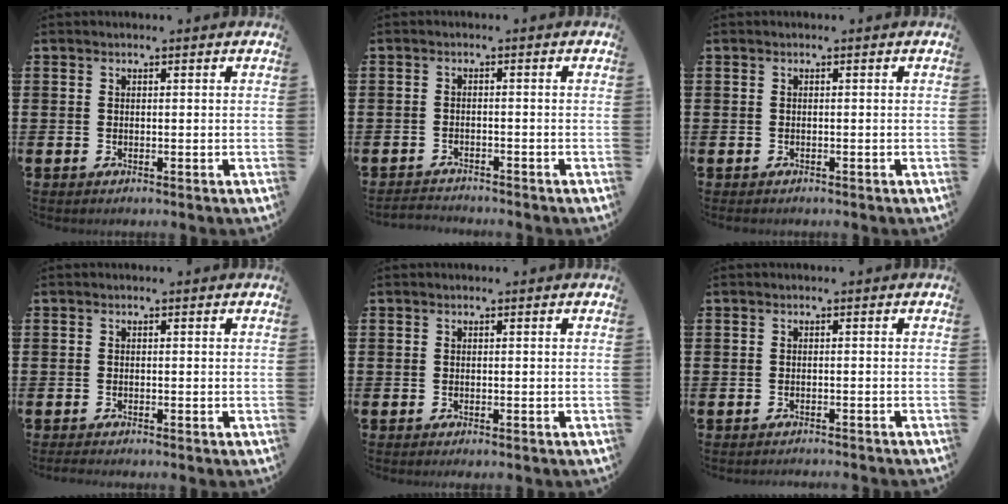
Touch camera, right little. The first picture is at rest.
{"total": 1.5, "force": [-1.5, 0.1, -0.1], "torque": [-0.004, 0.003, -0.032]}
{"total": 0.0}
{"total": 0.6, "force": [-0.5, 0.1, 0.3], "torque": [-0.006, -0.001, -0.010]}
{"total": 0.0}
{"total": 0.8, "force": [-0.8, -0.1, 0.0], "torque": [-0.001, 0.000, -0.017]}